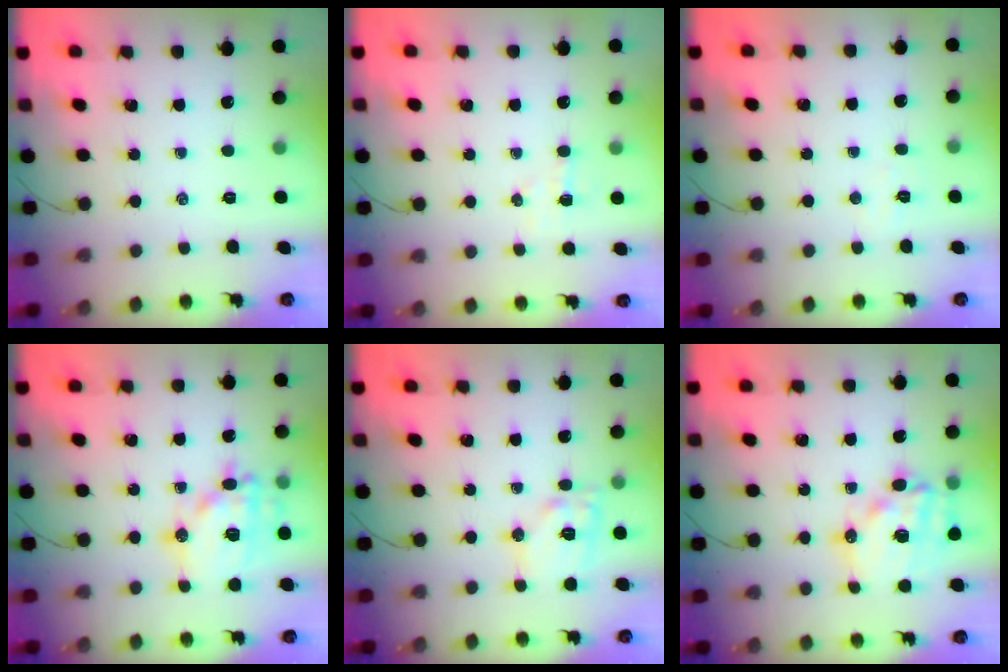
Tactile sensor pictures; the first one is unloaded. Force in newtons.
{"total": 3.7, "press": 3.6, "slide": 0.8}
{"total": 2.7, "press": 2.6, "slide": 0.7}
{"total": 16.1, "press": 16.0, "slide": 2.0}
{"total": 11.6, "press": 11.5, "slide": 1.2}
{"total": 16.3, "press": 15.9, "slide": 3.7}